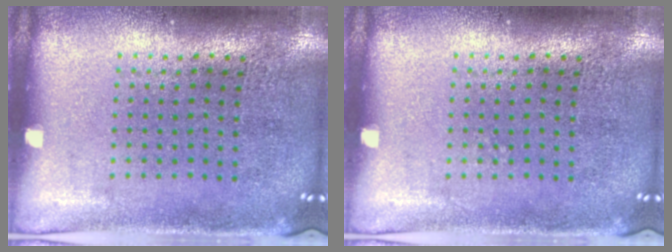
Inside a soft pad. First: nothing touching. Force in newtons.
{"total": 0.0}